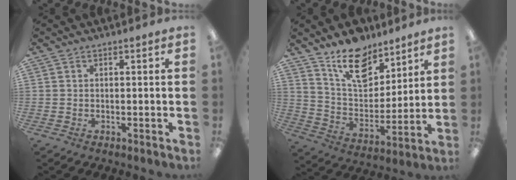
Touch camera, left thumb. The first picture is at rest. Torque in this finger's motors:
{"motor_torque": [0.49, 0.24, 1.12, -1.64, 0.08]}